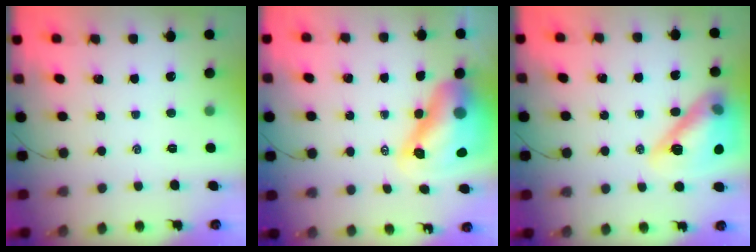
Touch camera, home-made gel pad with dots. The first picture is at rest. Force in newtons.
{"total": 13.9, "press": 13.3, "slide": 4.1}
{"total": 18.6, "press": 18.3, "slide": 3.4}